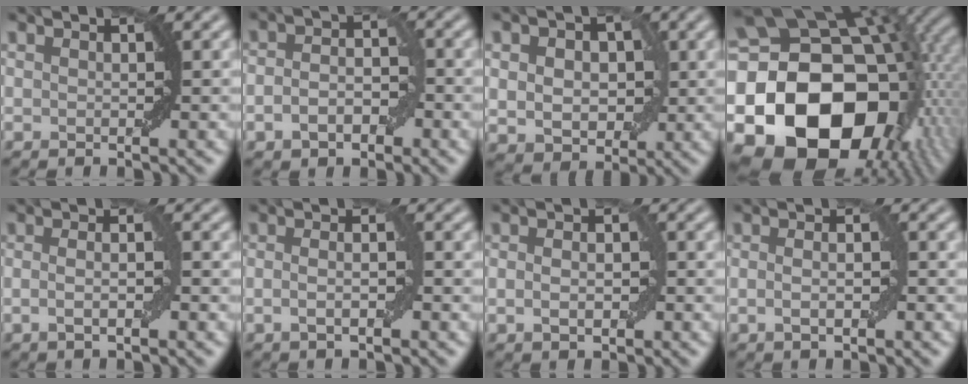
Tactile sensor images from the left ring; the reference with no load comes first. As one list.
[{"total": 3.6, "force": [-1.3, 2.3, 2.6], "torque": [-0.042, 0.002, -0.027]}, {"total": 6.6, "force": [0.9, 4.8, 4.4], "torque": [-0.054, 0.011, 0.003]}, {"total": 22.1, "force": [-3.5, 16.9, 13.8], "torque": [-0.260, -0.056, -0.041]}, {"total": 2.7, "force": [-0.5, 0.8, 2.5], "torque": [-0.037, 0.001, -0.013]}, {"total": 2.4, "force": [-0.6, 0.8, 2.2], "torque": [-0.037, 0.001, -0.012]}, {"total": 2.7, "force": [-0.4, 1.6, 2.2], "torque": [-0.028, 0.003, -0.009]}, {"total": 2.6, "force": [-0.5, 1.0, 2.3], "torque": [-0.035, 0.001, -0.011]}]